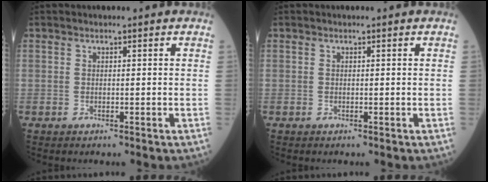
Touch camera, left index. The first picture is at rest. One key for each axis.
{"total": 0.0}